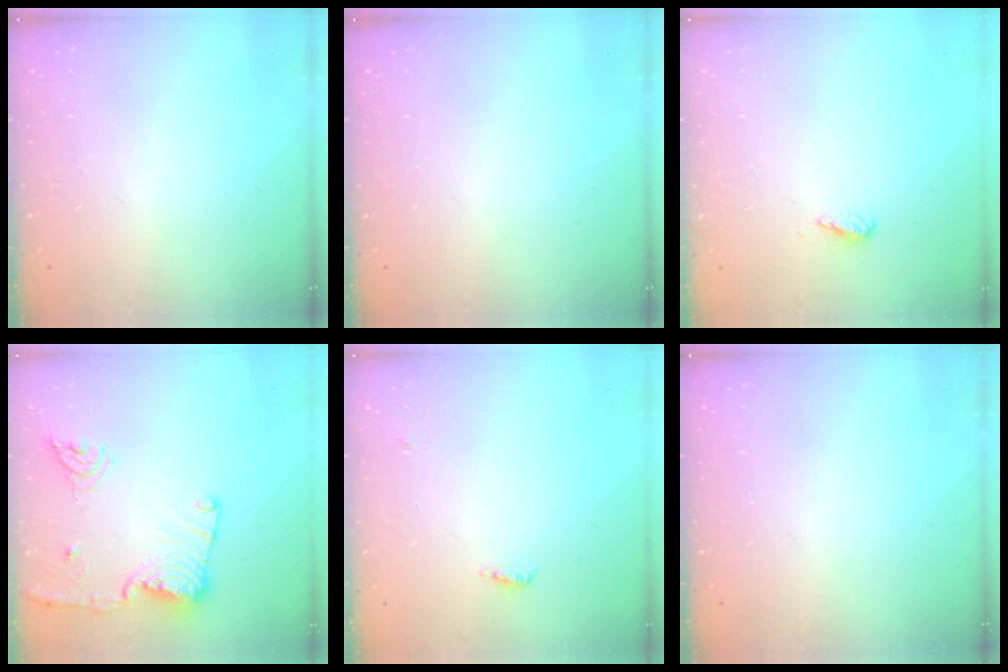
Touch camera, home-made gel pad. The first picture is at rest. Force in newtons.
{"total": 0.0}
{"total": 2.7, "press": 2.6, "slide": 0.4}
{"total": 14.9, "press": 14.8, "slide": 1.6}
{"total": 4.5, "press": 4.3, "slide": 1.2}
{"total": 0.0}